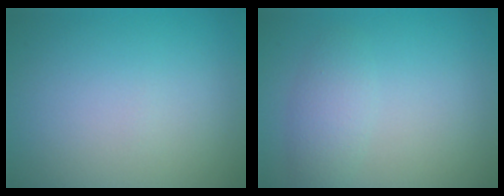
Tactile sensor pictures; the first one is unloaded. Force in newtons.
{"total": 2.2, "press": 2.2, "slide": 0.2}